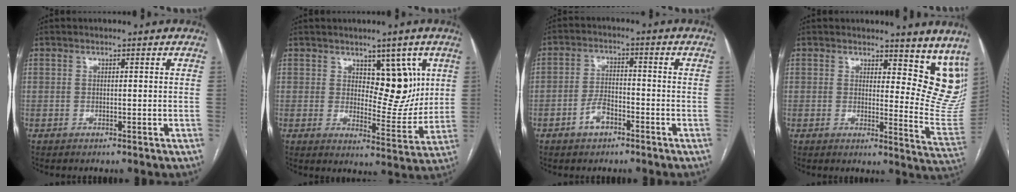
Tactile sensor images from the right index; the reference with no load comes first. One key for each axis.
{"total": 10.3, "fx": 4.1, "fy": 4.5, "fz": 8.2, "tx": -0.110, "ty": 0.000, "tz": 0.072}
{"total": 4.5, "fx": -2.5, "fy": 2.4, "fz": 2.9, "tx": -0.059, "ty": 0.009, "tz": -0.045}
{"total": 13.1, "fx": 11.3, "fy": 4.8, "fz": 4.6, "tx": -0.012, "ty": -0.054, "tz": 0.102}